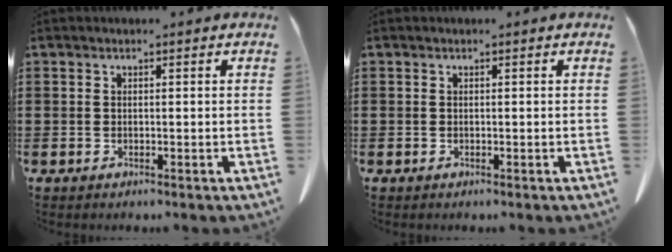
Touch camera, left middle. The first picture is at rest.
{"total": 0.0}